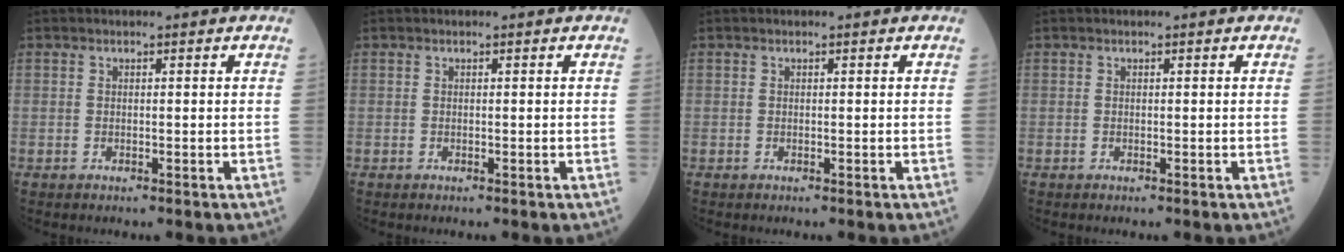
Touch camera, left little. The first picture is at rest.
{"total": 0.0}
{"total": 0.0}
{"total": 0.0}